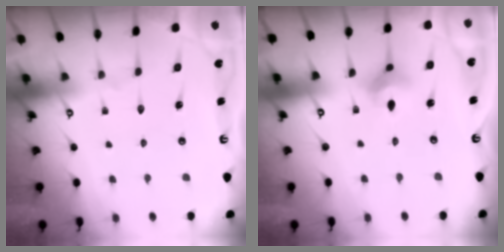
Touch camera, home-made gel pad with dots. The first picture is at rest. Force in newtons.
{"total": 5.0, "press": 5.0, "slide": 0.8}